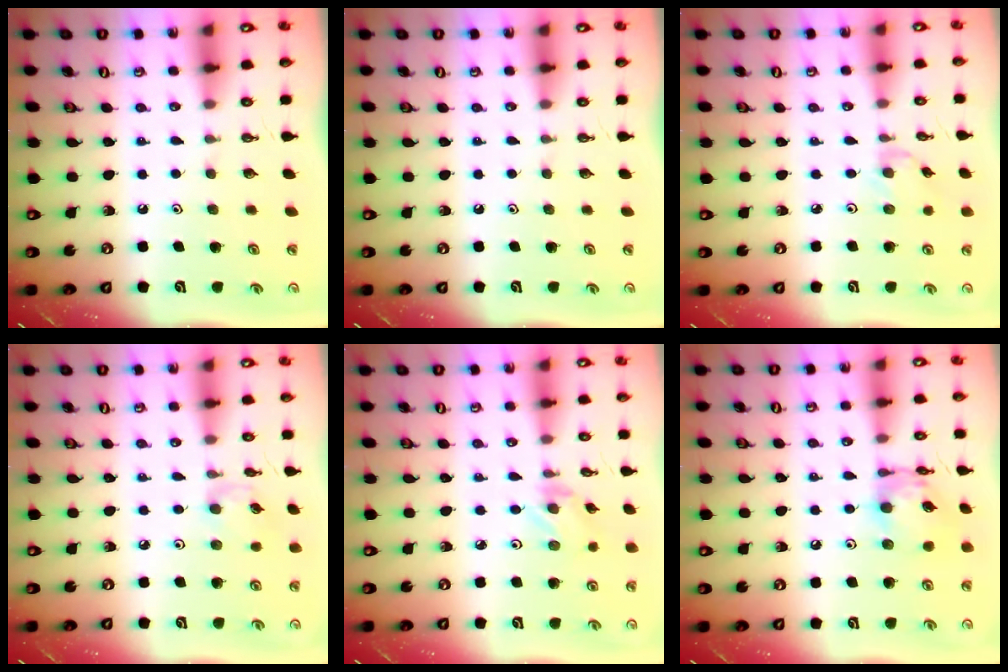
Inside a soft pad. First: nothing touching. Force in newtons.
{"total": 0.0}
{"total": 0.7, "press": 0.7, "slide": 0.2}
{"total": 2.7, "press": 2.7, "slide": 0.1}
{"total": 1.6, "press": 1.5, "slide": 0.3}
{"total": 12.9, "press": 12.8, "slide": 1.1}